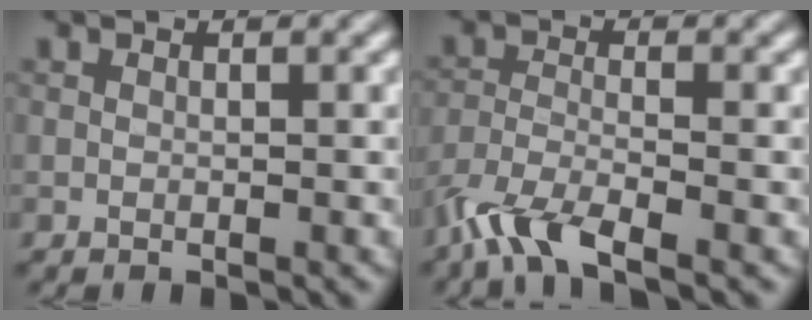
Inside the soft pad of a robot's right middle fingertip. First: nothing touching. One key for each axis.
{"total": 4.9, "fx": -3.8, "fy": 1.0, "fz": 3.0, "tx": -0.064, "ty": -0.010, "tz": -0.085}